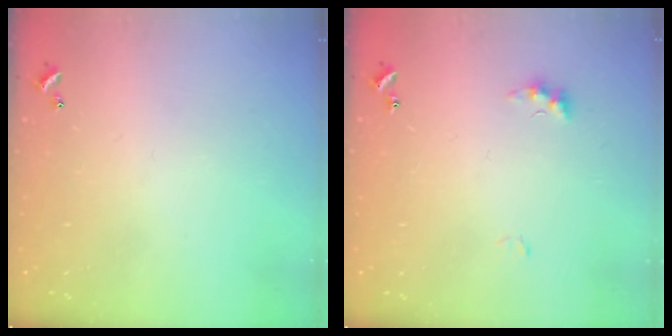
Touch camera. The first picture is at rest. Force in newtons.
{"total": 4.9, "press": 4.8, "slide": 0.7}